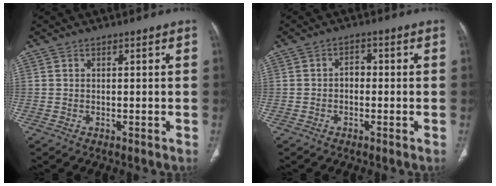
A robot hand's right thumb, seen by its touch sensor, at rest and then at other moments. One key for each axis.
{"total": 2.4, "fx": -0.5, "fy": 1.7, "fz": 1.6, "tx": -0.015, "ty": 0.012, "tz": -0.014}